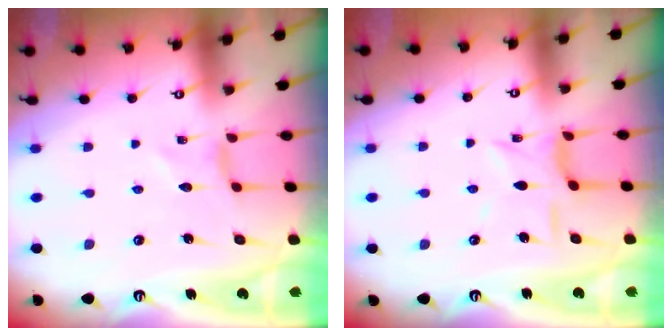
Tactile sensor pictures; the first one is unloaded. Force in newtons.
{"total": 6.7, "press": 6.6, "slide": 0.5}